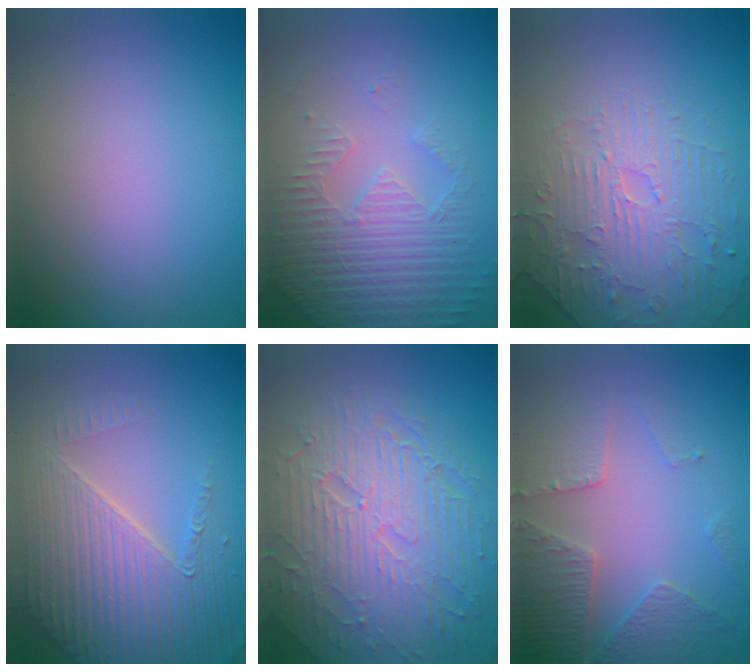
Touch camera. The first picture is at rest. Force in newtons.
{"total": 5.0, "press": 3.7, "slide": 3.4}
{"total": 4.2, "press": 4.1, "slide": 0.9}
{"total": 7.4, "press": 5.6, "slide": 4.8}
{"total": 10.2, "press": 6.6, "slide": 7.7}
{"total": 4.6, "press": 3.4, "slide": 3.1}